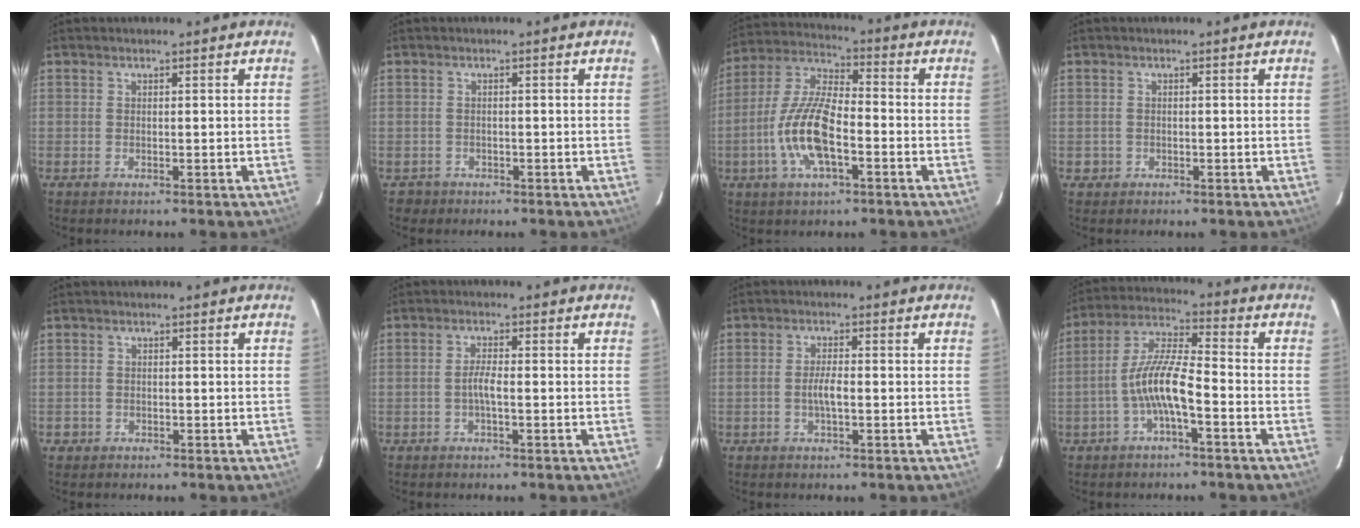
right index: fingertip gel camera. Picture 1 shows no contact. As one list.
[{"total": 2.1, "force": [-1.2, 1.7, 0.1], "torque": [-0.008, 0.002, -0.014]}, {"total": 13.8, "force": [-4.2, 5.0, 12.1], "torque": [-0.257, 0.000, -0.085]}, {"total": 1.4, "force": [-0.5, 1.3, 0.1], "torque": [-0.001, 0.003, -0.003]}, {"total": 1.3, "force": [-0.6, 1.2, 0.1], "torque": [-0.003, 0.003, -0.007]}, {"total": 2.4, "force": [-0.7, 0.2, 2.3], "torque": [-0.047, 0.003, -0.014]}, {"total": 3.1, "force": [-0.7, 0.6, 2.9], "torque": [-0.056, 0.001, -0.014]}, {"total": 9.3, "force": [-3.4, 1.7, 8.5], "torque": [-0.184, 0.012, -0.064]}]